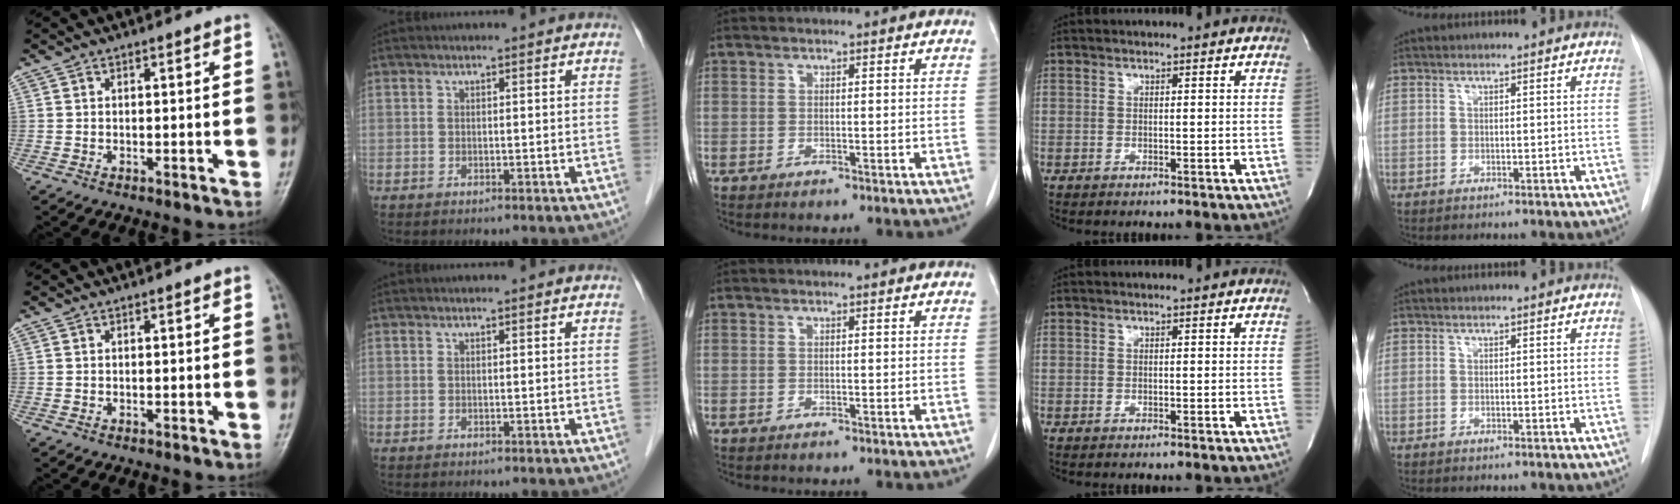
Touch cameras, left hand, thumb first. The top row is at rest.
{}